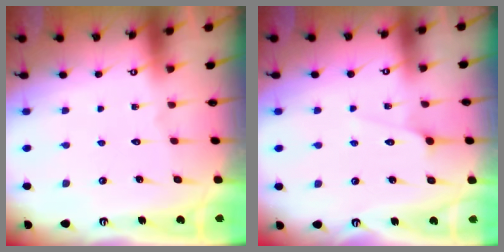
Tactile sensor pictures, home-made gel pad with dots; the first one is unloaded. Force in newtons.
{"total": 3.5, "press": 3.5, "slide": 0.5}